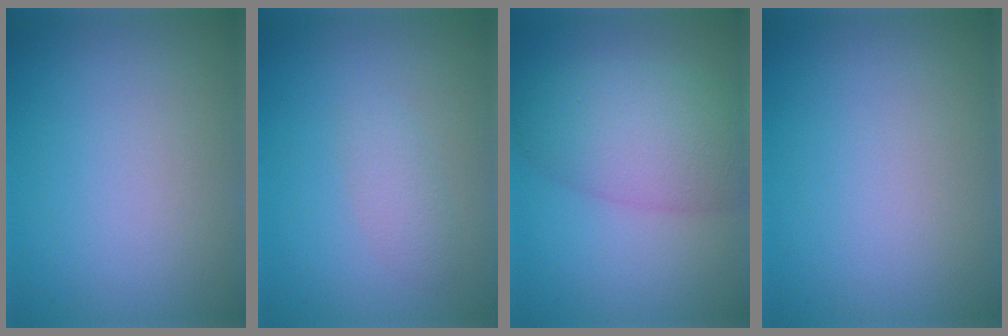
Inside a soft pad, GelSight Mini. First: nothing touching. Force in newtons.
{"total": 1.5, "press": 1.5, "slide": 0.1}
{"total": 6.7, "press": 6.7, "slide": 0.2}
{"total": 0.0}